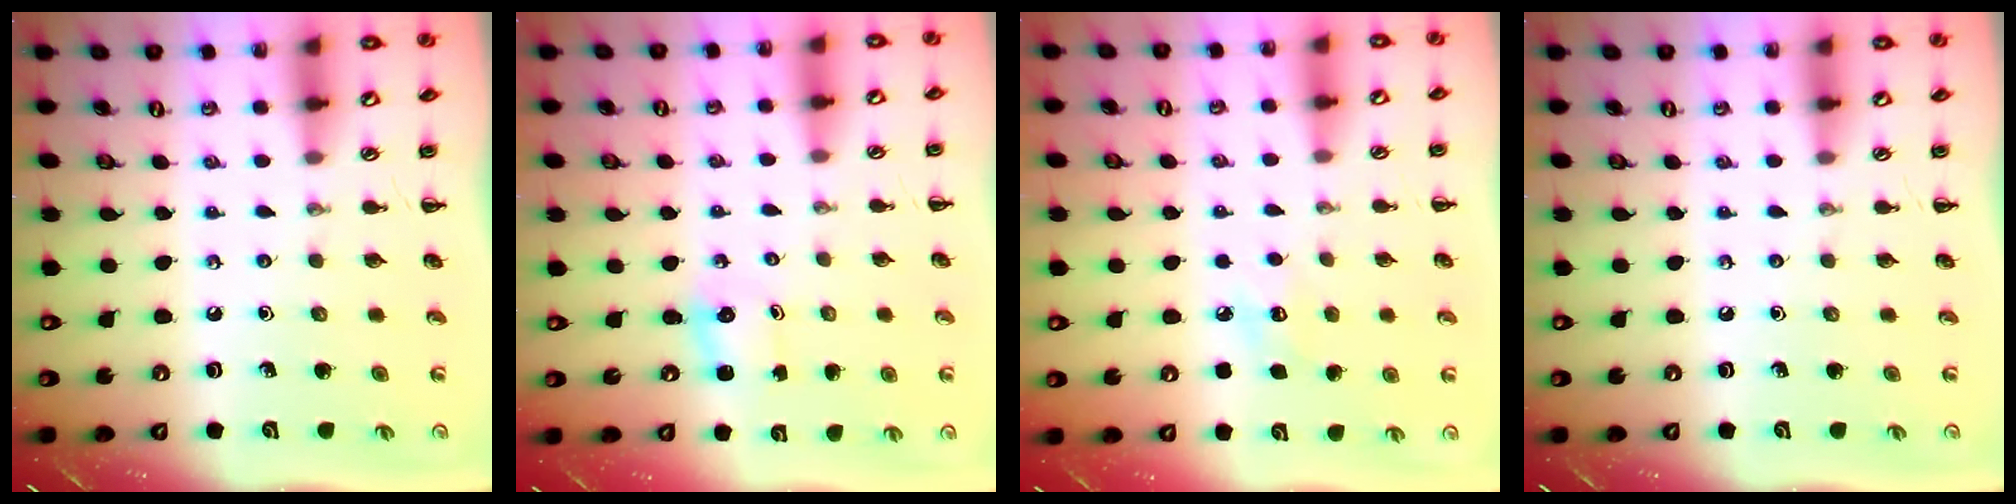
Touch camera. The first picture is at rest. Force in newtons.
{"total": 1.3, "press": 1.2, "slide": 0.3}
{"total": 6.4, "press": 6.1, "slide": 1.8}
{"total": 0.0}